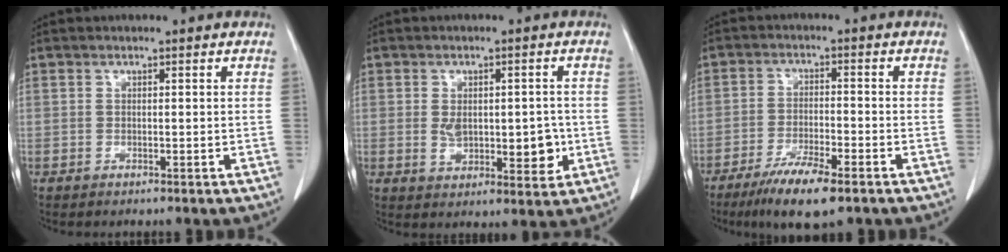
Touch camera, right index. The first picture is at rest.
{"total": 8.2, "force": [-0.7, 4.2, 6.9], "torque": [-0.094, 0.002, 0.004]}
{"total": 8.8, "force": [-5.9, 1.2, 6.4], "torque": [-0.112, -0.018, -0.099]}